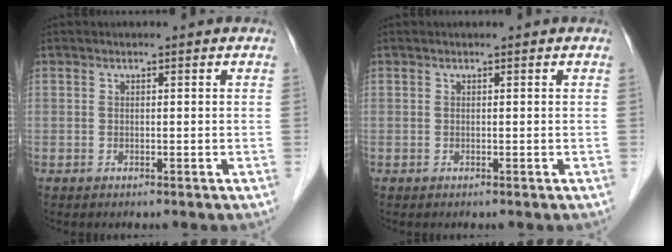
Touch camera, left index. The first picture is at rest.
{"total": 0.0}